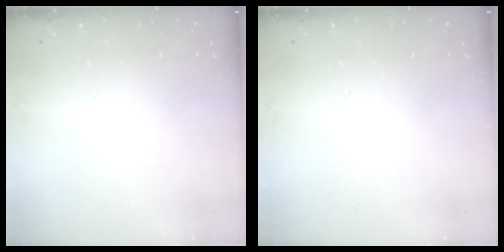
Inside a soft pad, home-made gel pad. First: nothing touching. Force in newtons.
{"total": 0.0}